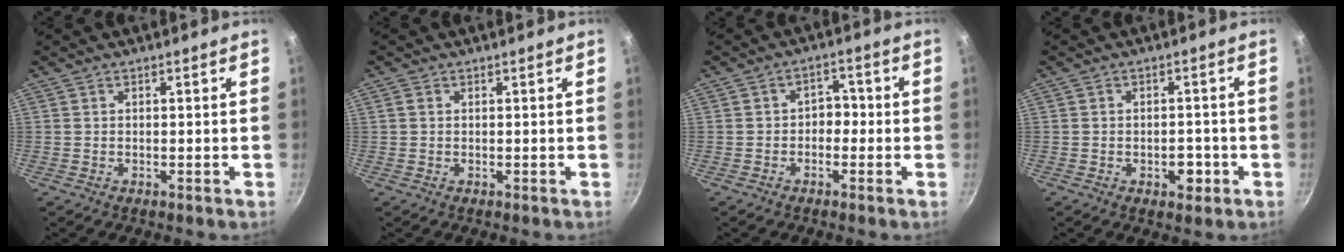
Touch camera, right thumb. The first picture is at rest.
{"total": 0.9, "force": [0.3, 0.7, 0.5], "torque": [-0.009, 0.002, 0.004]}
{"total": 3.5, "force": [-0.8, 2.6, 2.1], "torque": [0.000, 0.017, -0.020]}
{"total": 4.0, "force": [-1.6, 2.3, 2.8], "torque": [-0.021, 0.009, -0.018]}